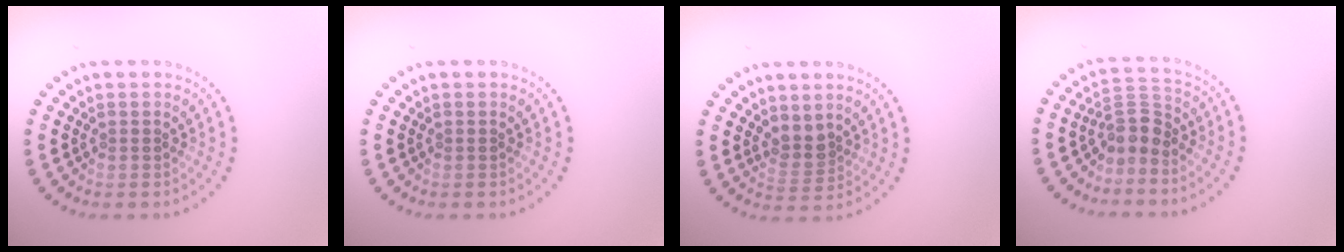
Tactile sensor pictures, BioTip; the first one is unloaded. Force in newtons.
{"total": 0.0}
{"total": 2.1, "press": 1.7, "slide": 1.3}
{"total": 2.7, "press": 2.0, "slide": 1.7}